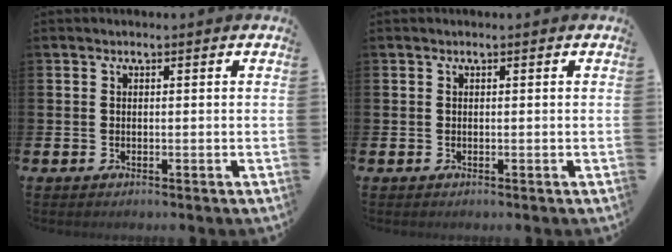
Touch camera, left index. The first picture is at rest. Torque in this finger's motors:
{"motor_torque": [-0.05, 0.01, -0.03, -0.01]}